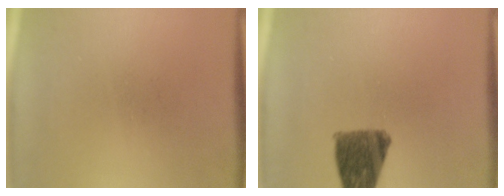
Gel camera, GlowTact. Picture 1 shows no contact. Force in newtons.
{"total": 9.8}